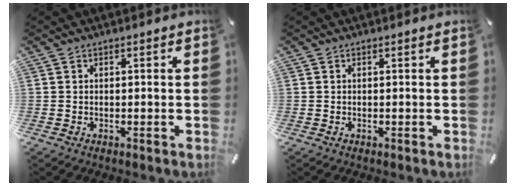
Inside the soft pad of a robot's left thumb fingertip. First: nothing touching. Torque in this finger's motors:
{"motor_torque": [0.00, 0.00, 0.00, 0.00, 0.00]}